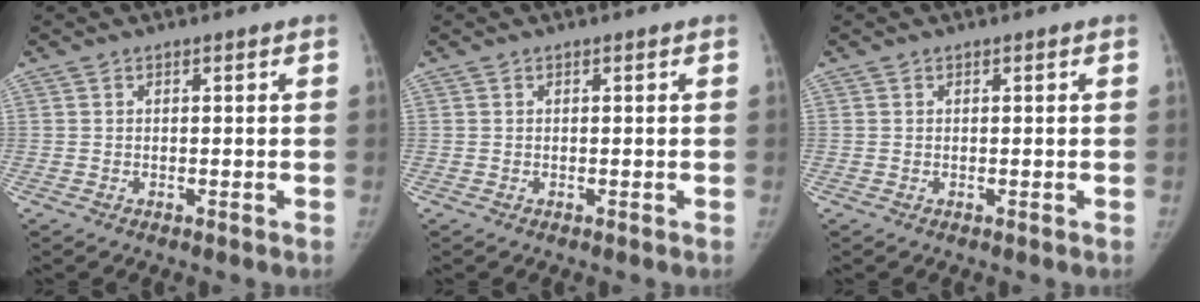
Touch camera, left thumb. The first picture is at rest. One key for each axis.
{"total": 0.0}
{"total": 0.0}